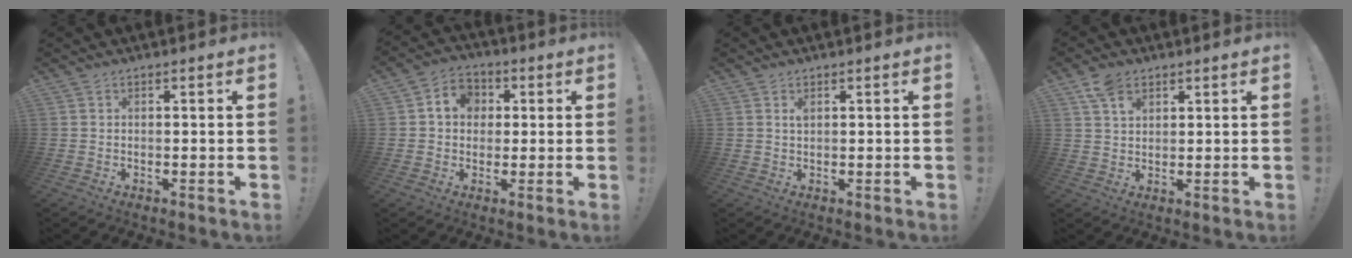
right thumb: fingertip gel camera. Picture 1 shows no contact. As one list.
[{"total": 7.8, "force": [1.5, 6.8, 3.5], "torque": [-0.062, 0.011, 0.031]}, {"total": 1.0, "force": [0.6, 0.2, 0.8], "torque": [-0.010, -0.001, 0.009]}, {"total": 5.8, "force": [3.5, 3.3, 3.2], "torque": [-0.059, -0.010, 0.067]}]